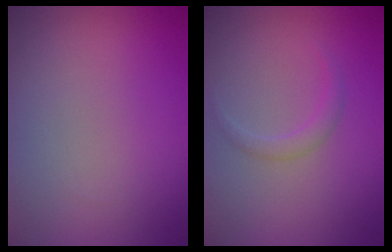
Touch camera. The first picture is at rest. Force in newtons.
{"total": 1.1, "press": 1.1, "slide": 0.1}